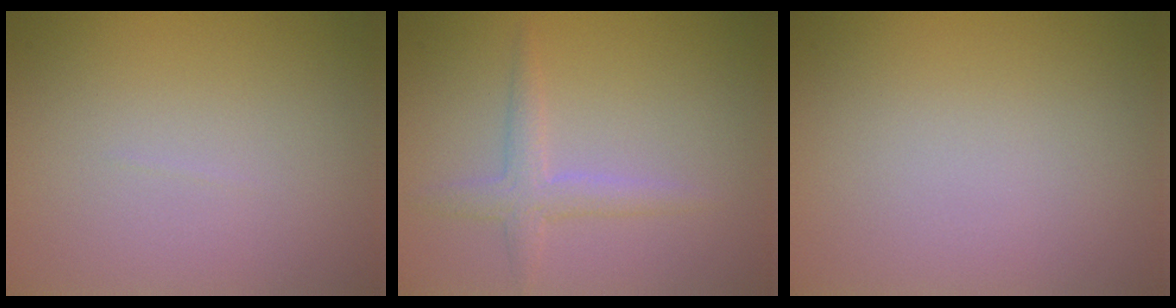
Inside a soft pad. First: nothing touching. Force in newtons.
{"total": 2.1, "press": 2.1, "slide": 0.0}
{"total": 0.0}